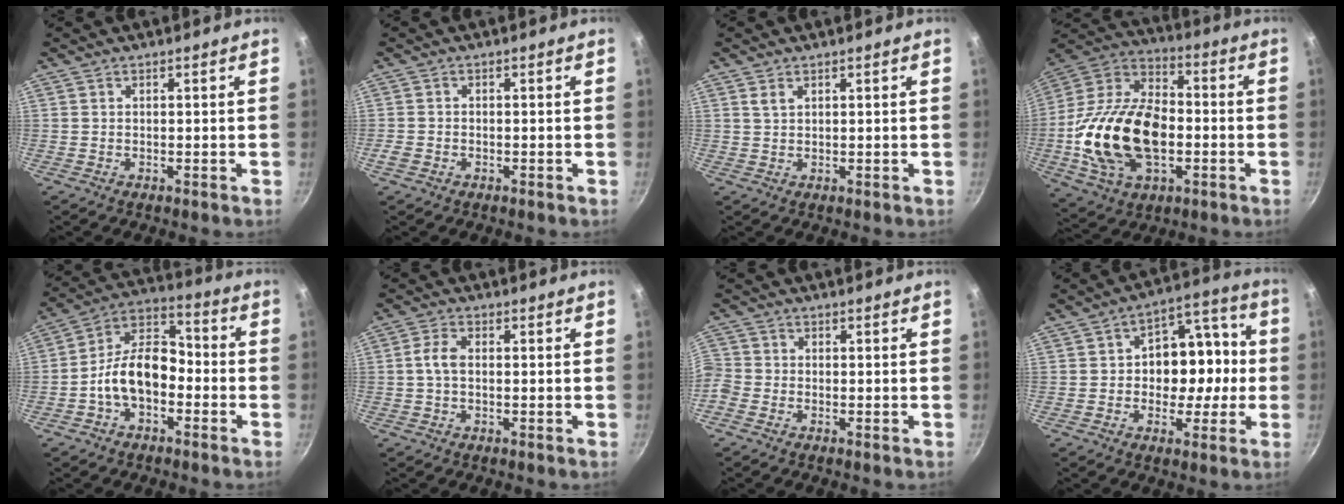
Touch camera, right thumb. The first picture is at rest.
{"total": 2.0, "force": [-0.9, 1.5, 1.0], "torque": [-0.025, 0.004, -0.018]}
{"total": 1.6, "force": [0.9, 0.8, 1.0], "torque": [-0.020, -0.002, 0.020]}
{"total": 24.5, "force": [-3.7, 15.4, 18.7], "torque": [-0.334, 0.037, -0.069]}
{"total": 12.6, "force": [-3.4, 8.0, 9.1], "torque": [-0.127, 0.057, -0.079]}
{"total": 3.8, "force": [0.1, 2.0, 3.2], "torque": [-0.072, 0.012, -0.004]}
{"total": 4.1, "force": [-1.9, 3.3, 1.4], "torque": [-0.037, 0.011, -0.051]}
{"total": 13.5, "force": [-0.9, 10.1, 9.0], "torque": [-0.069, 0.042, -0.020]}